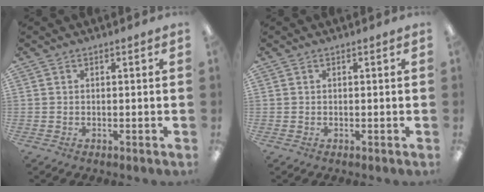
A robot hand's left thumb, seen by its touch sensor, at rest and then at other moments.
{"total": 0.0}